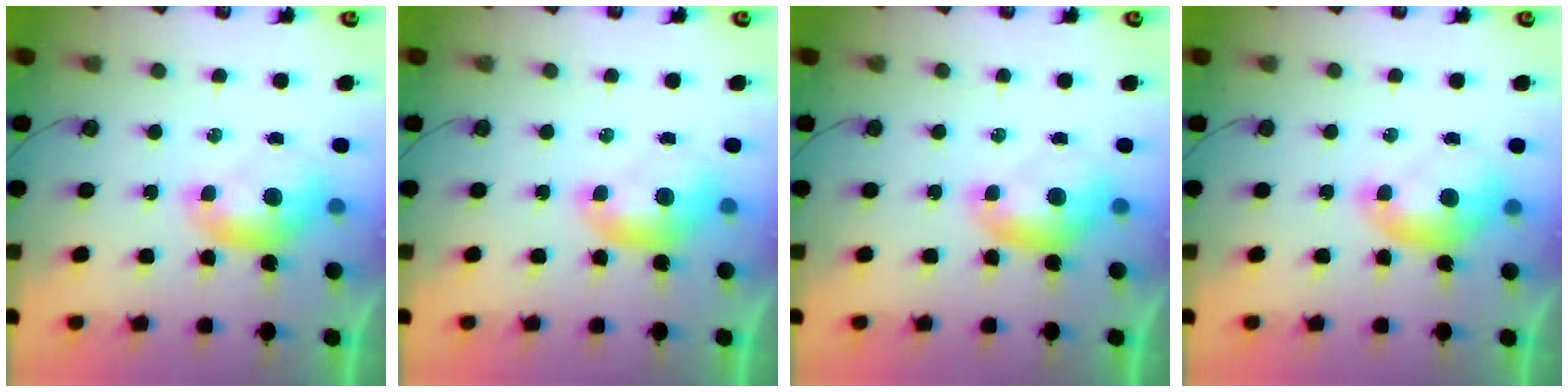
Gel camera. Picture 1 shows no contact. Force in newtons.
{"total": 0.0}
{"total": 0.0}
{"total": 1.2, "press": 1.1, "slide": 0.6}